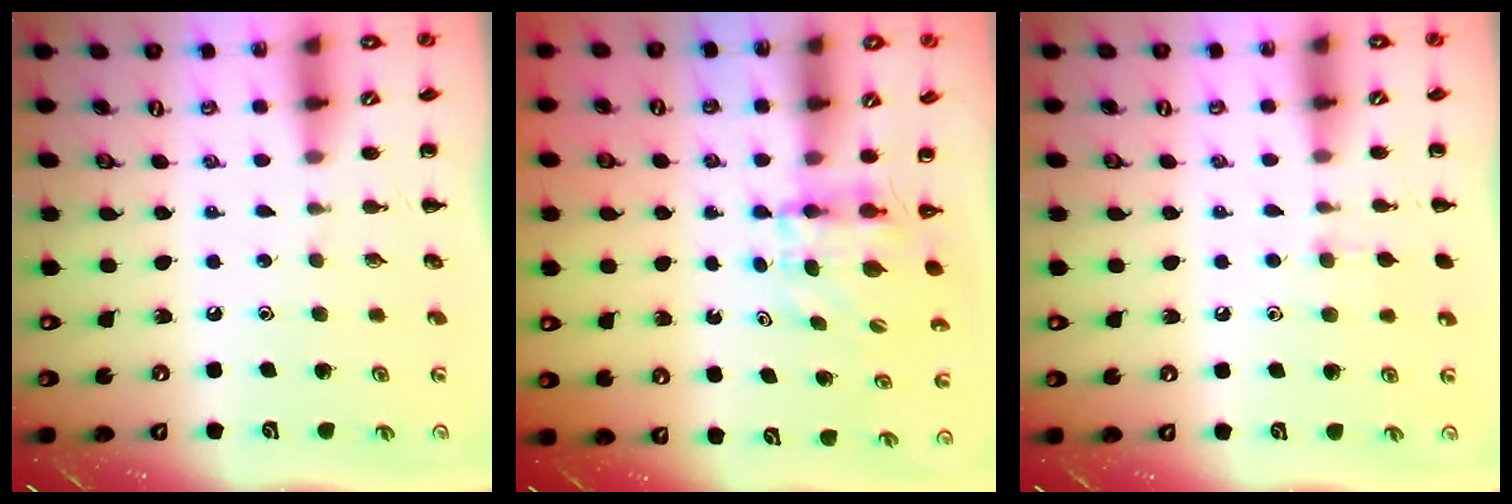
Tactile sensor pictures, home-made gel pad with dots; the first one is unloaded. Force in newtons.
{"total": 3.9, "press": 3.9, "slide": 0.1}
{"total": 5.7, "press": 5.6, "slide": 1.4}